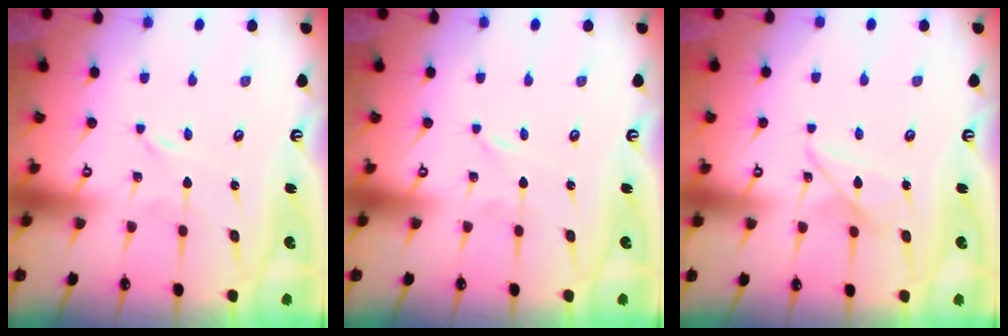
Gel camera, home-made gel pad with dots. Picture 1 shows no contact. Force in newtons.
{"total": 0.0}
{"total": 8.8, "press": 8.8, "slide": 0.6}